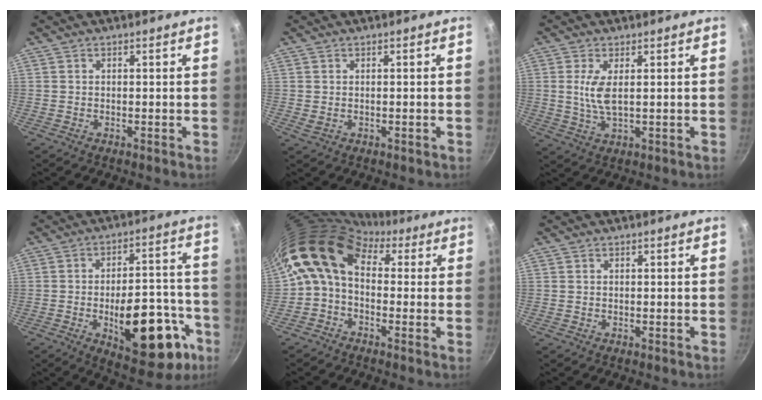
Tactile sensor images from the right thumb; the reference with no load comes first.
{"total": 1.0, "force": [-0.1, 0.6, 0.8], "torque": [-0.014, 0.000, 0.001]}
{"total": 5.2, "force": [1.0, 1.9, 4.8], "torque": [-0.101, -0.005, 0.021]}
{"total": 22.2, "force": [-8.2, 10.4, 17.8], "torque": [-0.187, 0.040, -0.100]}
{"total": 12.1, "force": [1.2, 8.6, 8.4], "torque": [-0.157, 0.032, -0.006]}
{"total": 0.0}